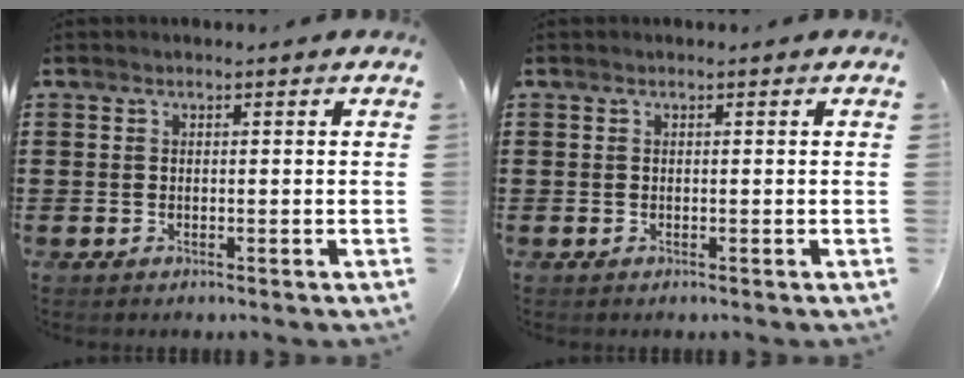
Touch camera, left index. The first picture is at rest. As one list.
[{"total": 0.0}]